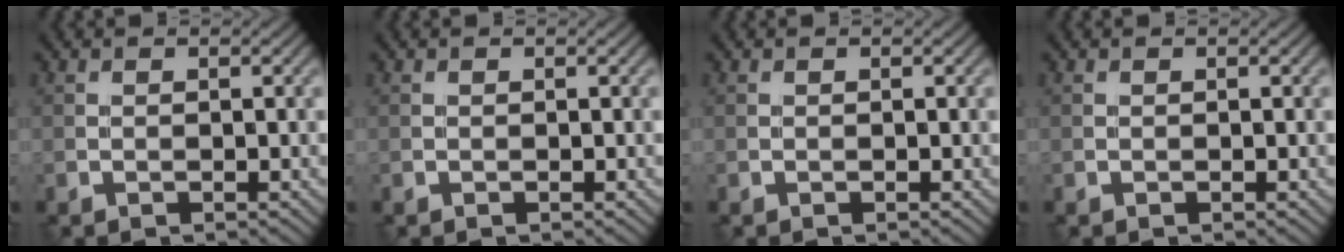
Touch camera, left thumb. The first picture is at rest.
{"total": 0.0}
{"total": 0.0}
{"total": 0.0}